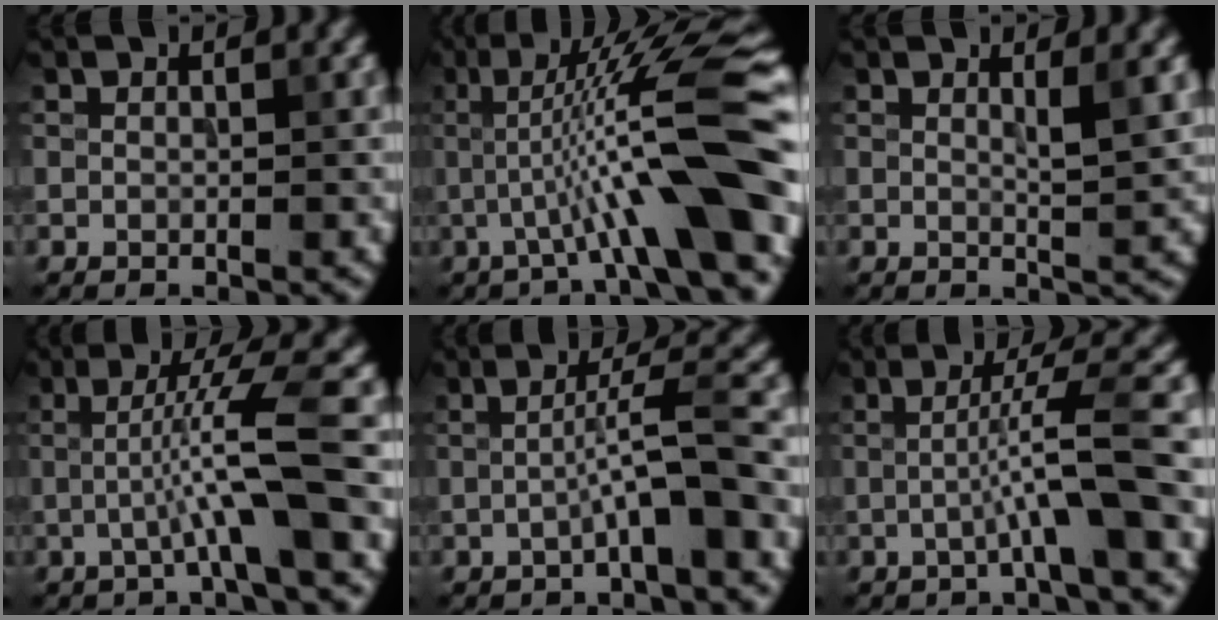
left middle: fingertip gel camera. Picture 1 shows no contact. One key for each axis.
{"total": 10.2, "fx": -1.3, "fy": 1.2, "fz": 10.0, "tx": -0.145, "ty": 0.011, "tz": -0.024}
{"total": 2.3, "fx": 0.9, "fy": 0.4, "fz": 2.1, "tx": -0.027, "ty": -0.002, "tz": 0.011}
{"total": 5.6, "fx": -1.0, "fy": 0.3, "fz": 5.5, "tx": -0.092, "ty": 0.016, "tz": -0.025}
{"total": 4.7, "fx": -1.4, "fy": 0.3, "fz": 4.5, "tx": -0.070, "ty": 0.025, "tz": -0.029}
{"total": 5.7, "fx": -1.1, "fy": 0.4, "fz": 5.6, "tx": -0.088, "ty": 0.021, "tz": -0.028}